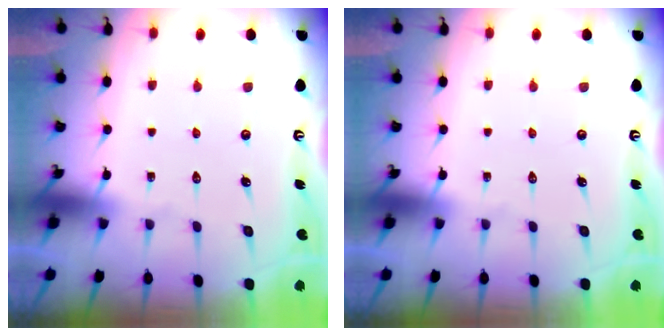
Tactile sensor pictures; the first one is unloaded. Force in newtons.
{"total": 0.0}